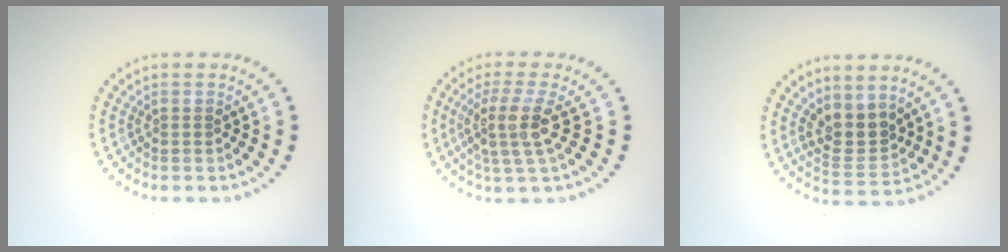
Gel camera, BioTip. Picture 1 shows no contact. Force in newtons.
{"total": 3.8, "press": 2.8, "slide": 2.5}
{"total": 3.3, "press": 2.9, "slide": 1.5}